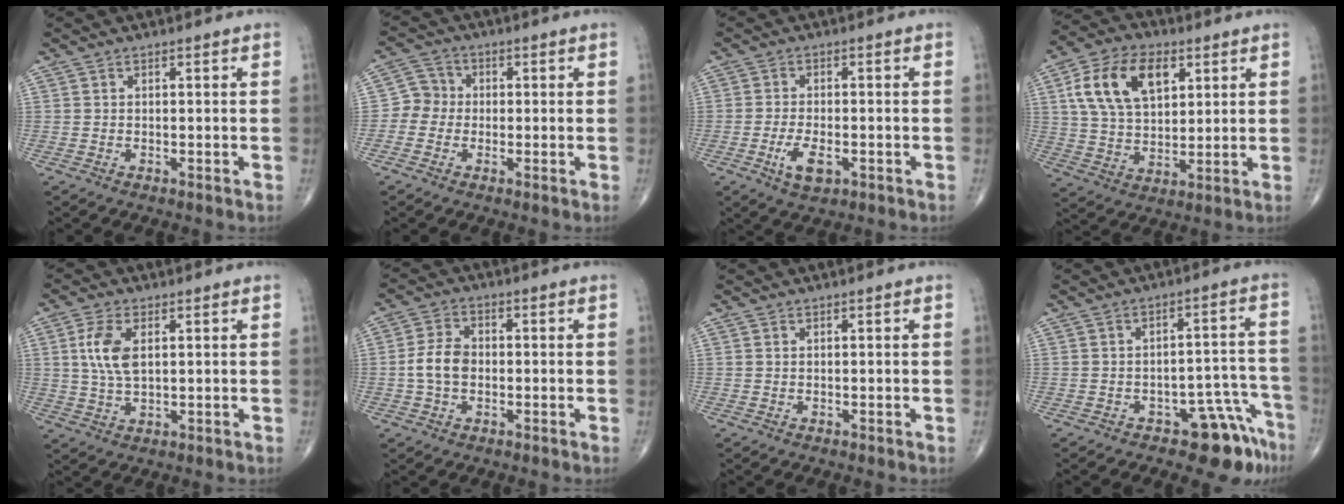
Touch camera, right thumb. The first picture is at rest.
{"total": 4.3, "force": [-0.7, 4.1, 1.1], "torque": [0.007, 0.013, -0.028]}
{"total": 5.4, "force": [-2.0, 2.6, 4.3], "torque": [-0.080, 0.001, -0.031]}
{"total": 15.6, "force": [5.6, 9.5, 11.1], "torque": [-0.185, -0.005, 0.106]}
{"total": 7.2, "force": [1.7, 3.6, 6.0], "torque": [-0.129, -0.004, 0.035]}
{"total": 6.2, "force": [-0.6, 4.3, 4.4], "torque": [-0.083, 0.016, -0.016]}
{"total": 0.0}
{"total": 8.5, "force": [-5.9, 4.0, 4.6], "torque": [-0.017, 0.068, -0.076]}